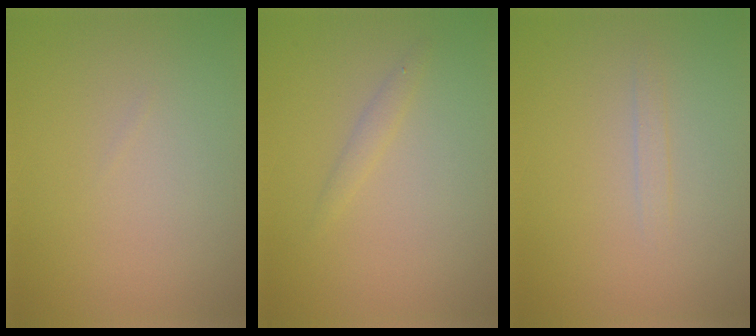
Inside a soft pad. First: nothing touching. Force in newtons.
{"total": 0.9, "press": 0.9, "slide": 0.1}
{"total": 0.7, "press": 0.7, "slide": 0.0}